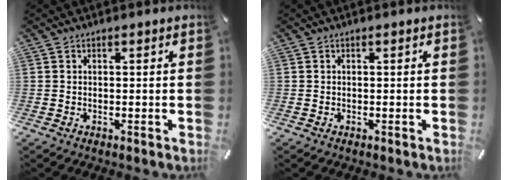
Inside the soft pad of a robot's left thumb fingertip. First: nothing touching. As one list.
[{"total": 0.0}]